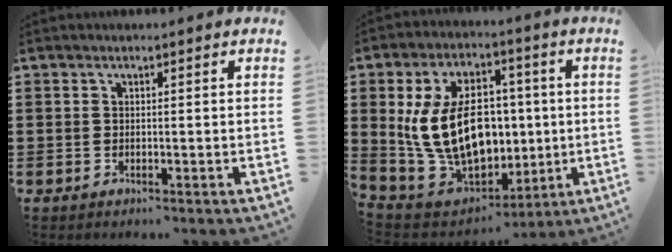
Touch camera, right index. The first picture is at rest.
{"total": 16.4, "force": [1.2, 10.6, 12.5], "torque": [-0.267, 0.000, 0.022]}